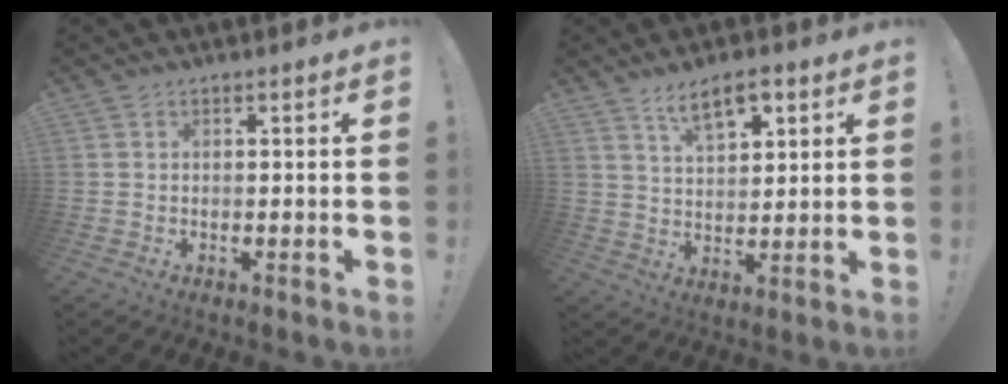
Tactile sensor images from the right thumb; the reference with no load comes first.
{"total": 8.9, "force": [5.6, 3.9, 5.7], "torque": [-0.083, -0.022, 0.099]}